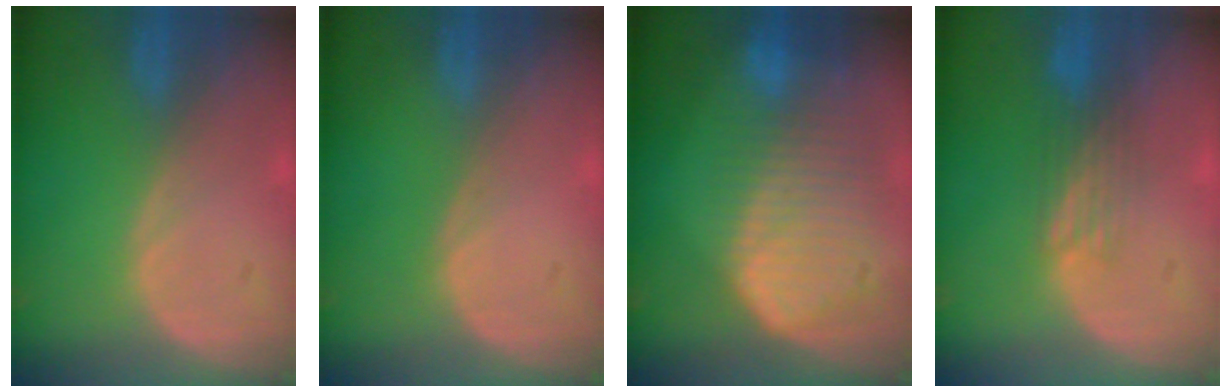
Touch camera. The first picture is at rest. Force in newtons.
{"total": 0.0}
{"total": 10.3, "press": 8.8, "slide": 5.2}
{"total": 4.0, "press": 3.3, "slide": 2.2}